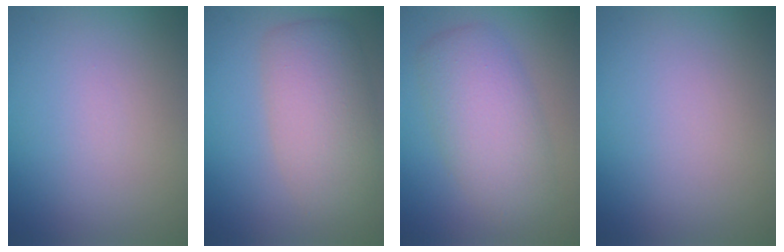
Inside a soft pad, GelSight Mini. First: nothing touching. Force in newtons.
{"total": 5.7, "press": 5.7, "slide": 0.2}
{"total": 5.3, "press": 5.2, "slide": 0.2}
{"total": 0.0}